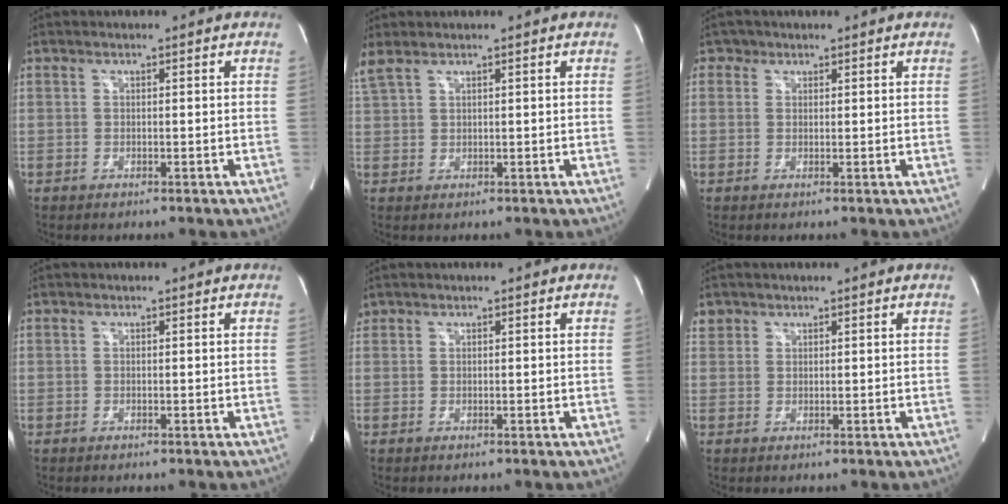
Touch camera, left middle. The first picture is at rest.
{"total": 2.7, "force": [2.3, 0.5, 1.4], "torque": [-0.051, 0.024, 0.060]}
{"total": 1.4, "force": [0.9, 1.1, -0.1], "torque": [0.011, 0.002, 0.009]}
{"total": 0.0}
{"total": 0.8, "force": [0.6, 0.6, 0.0], "torque": [0.001, 0.014, 0.011]}
{"total": 1.9, "force": [1.2, 1.5, -0.1], "torque": [0.012, 0.006, 0.017]}